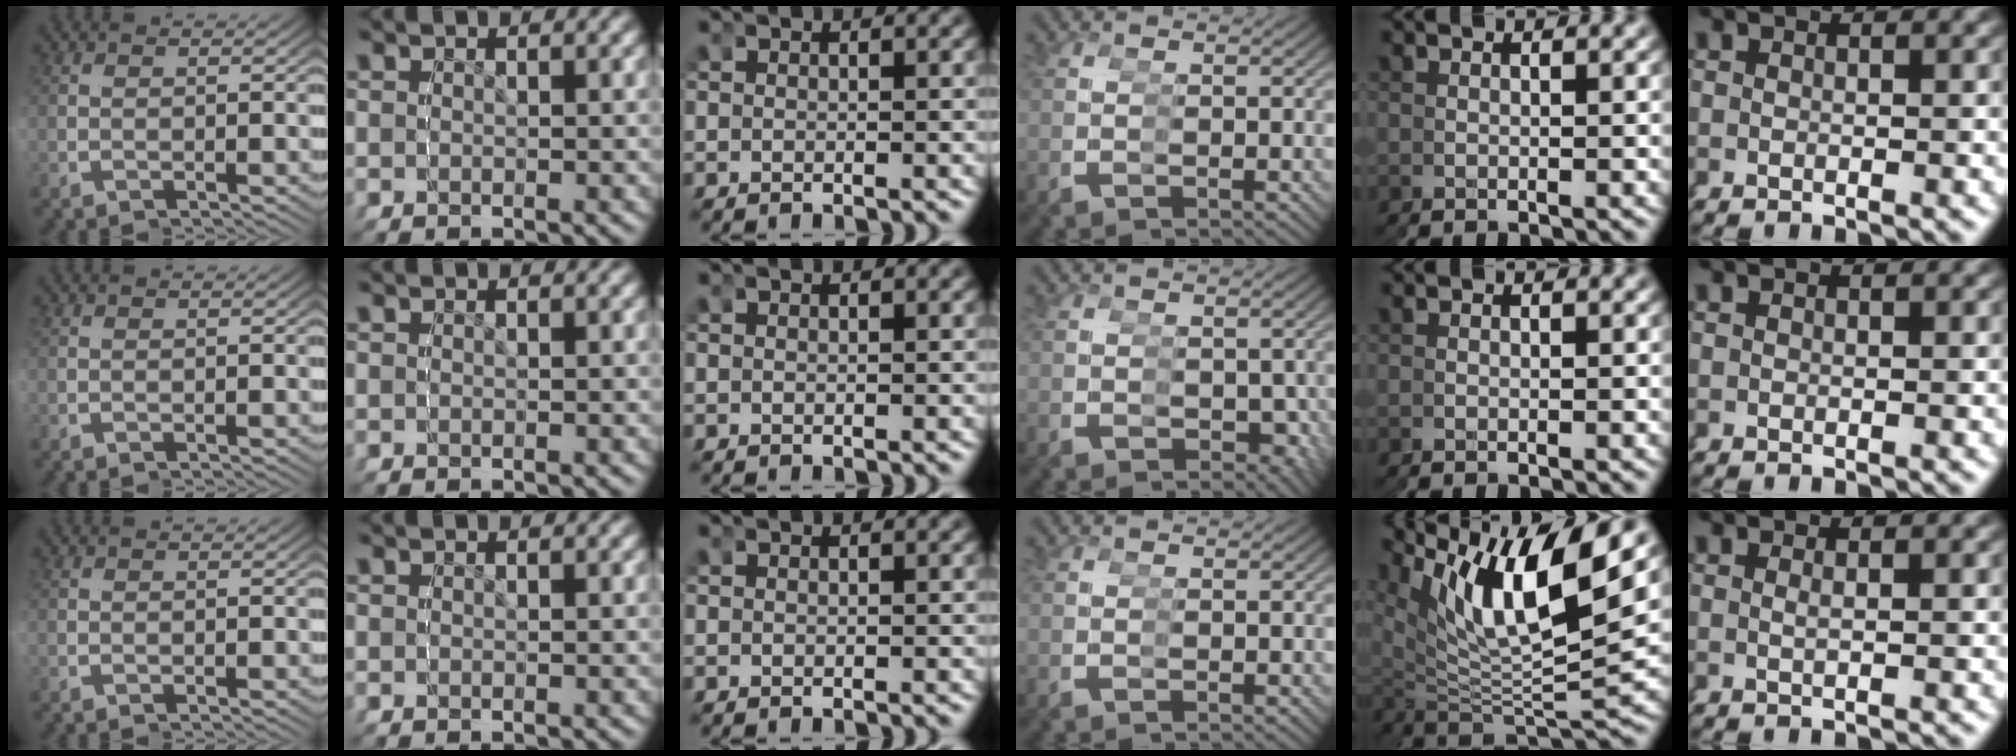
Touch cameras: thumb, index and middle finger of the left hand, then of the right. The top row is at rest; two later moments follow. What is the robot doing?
{"motion": "grasp_and_lifting", "object": "condiment"}